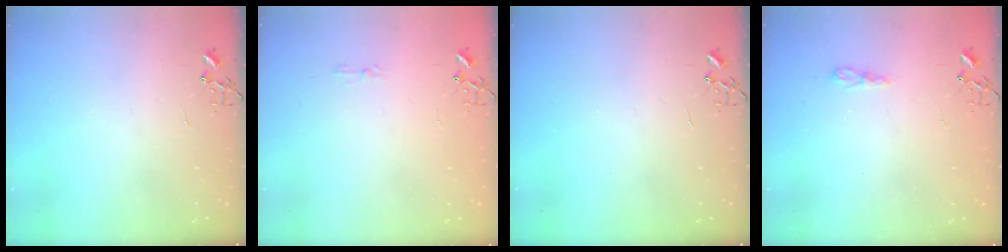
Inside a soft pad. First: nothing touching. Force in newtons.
{"total": 4.0, "press": 3.9, "slide": 0.4}
{"total": 0.0}
{"total": 3.8, "press": 3.8, "slide": 0.5}